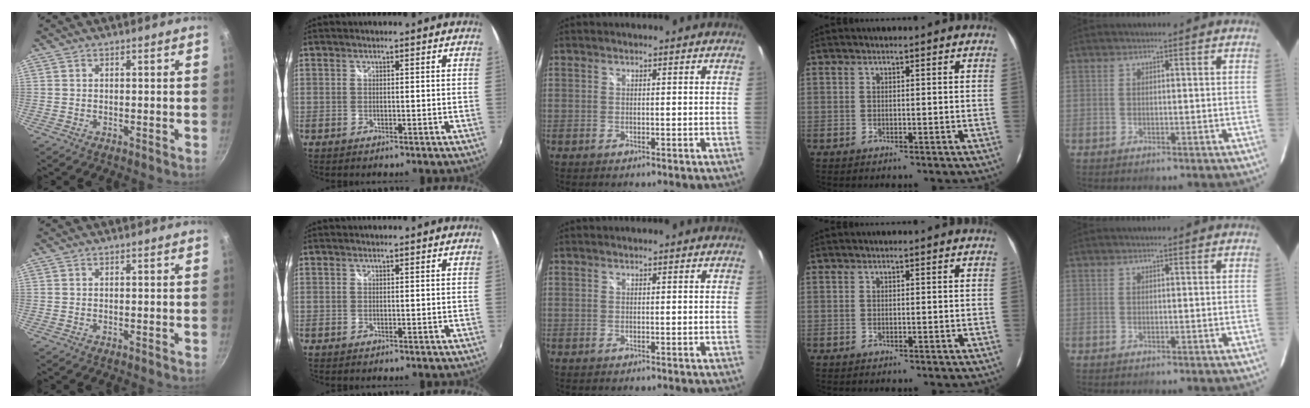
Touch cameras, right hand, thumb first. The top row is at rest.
{}